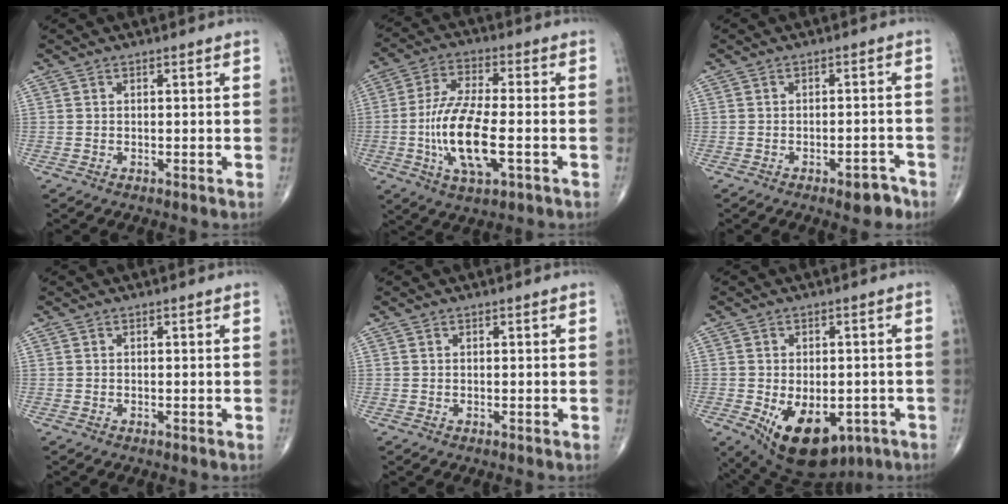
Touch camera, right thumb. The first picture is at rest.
{"total": 13.9, "force": [-3.1, 4.9, 12.6], "torque": [-0.257, 0.009, -0.056]}
{"total": 4.4, "force": [-3.0, 1.8, 2.8], "torque": [-0.023, 0.021, -0.035]}
{"total": 0.0}
{"total": 0.0}
{"total": 14.9, "force": [-5.8, 8.9, 10.5], "torque": [-0.153, -0.003, -0.066]}